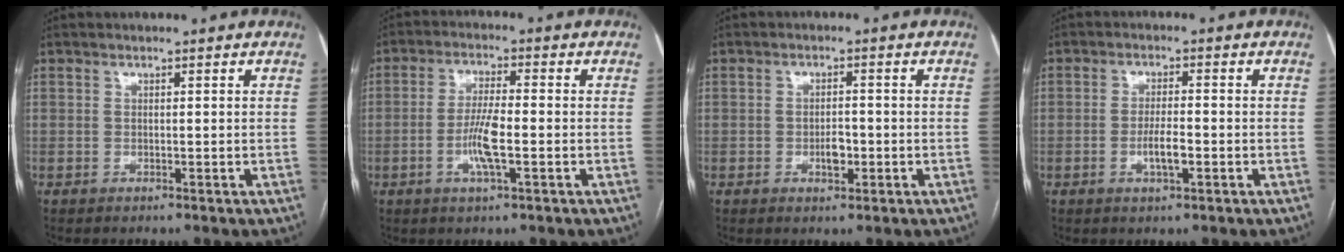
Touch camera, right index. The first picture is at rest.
{"total": 6.3, "force": [-1.8, 0.8, 6.0], "torque": [-0.123, -0.002, -0.034]}
{"total": 2.8, "force": [-0.9, 1.2, 2.3], "torque": [-0.039, 0.003, -0.011]}
{"total": 3.6, "force": [-1.2, 0.7, 3.3], "torque": [-0.063, -0.001, -0.020]}